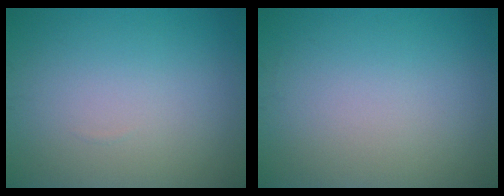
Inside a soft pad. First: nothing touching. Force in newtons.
{"total": 0.0}